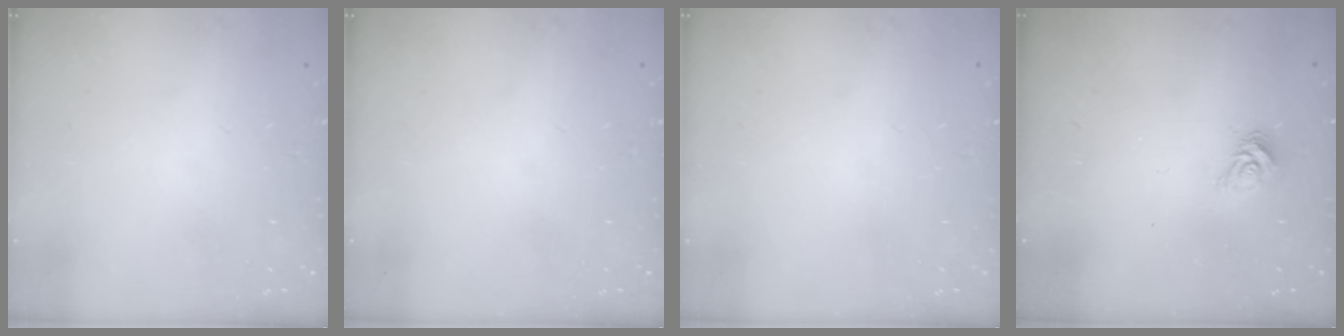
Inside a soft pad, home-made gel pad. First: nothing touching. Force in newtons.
{"total": 0.0}
{"total": 0.0}
{"total": 6.2, "press": 6.1, "slide": 0.4}